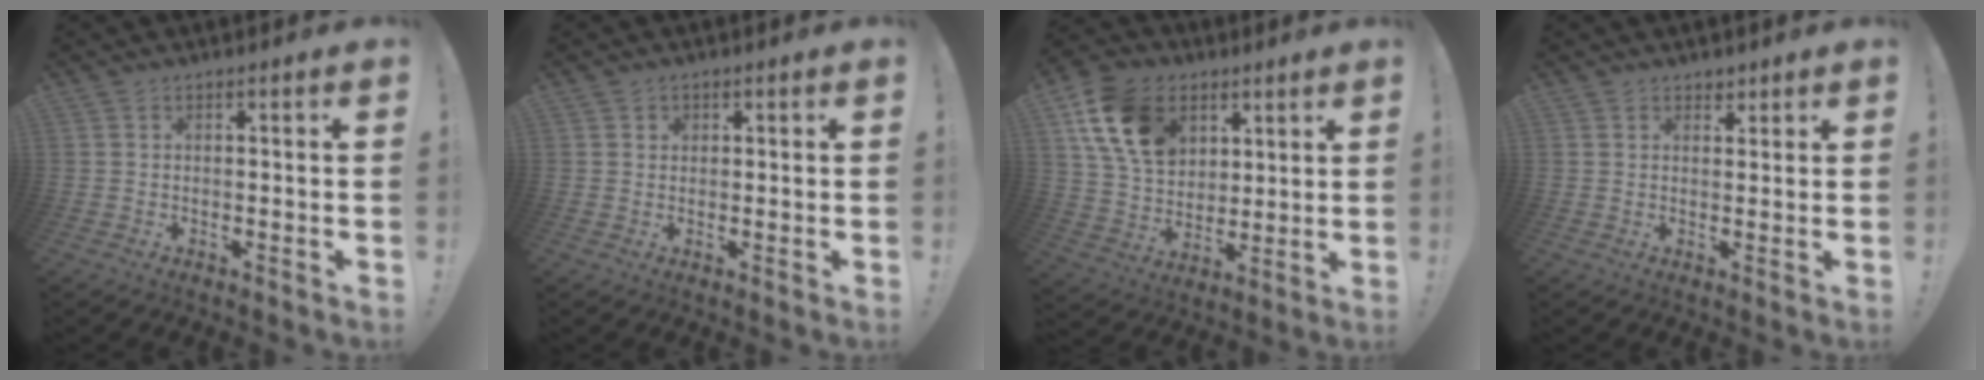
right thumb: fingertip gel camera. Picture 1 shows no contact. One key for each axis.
{"total": 1.4, "fx": 0.6, "fy": 1.2, "fz": 0.3, "tx": 0.004, "ty": -0.003, "tz": 0.009}
{"total": 17.8, "fx": 7.7, "fy": 12.8, "fz": 9.7, "tx": -0.168, "ty": -0.027, "tz": 0.151}
{"total": 2.2, "fx": 1.7, "fy": 1.4, "fz": 0.4, "tx": 0.009, "ty": -0.011, "tz": 0.028}